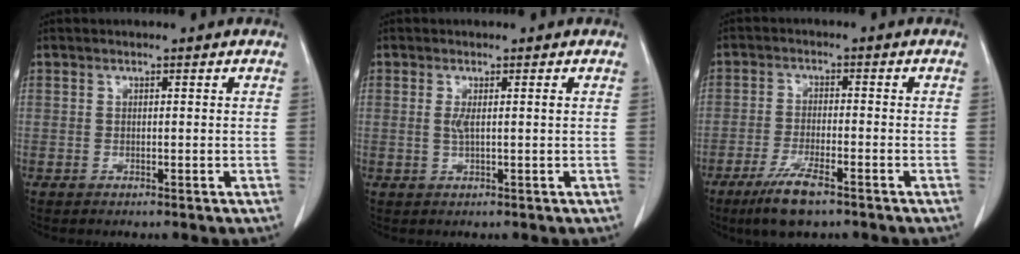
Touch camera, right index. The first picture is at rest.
{"total": 1.8, "force": [0.2, 0.0, 1.8], "torque": [-0.039, 0.001, 0.005]}
{"total": 7.0, "force": [-4.7, 1.1, 5.1], "torque": [-0.102, -0.014, -0.080]}